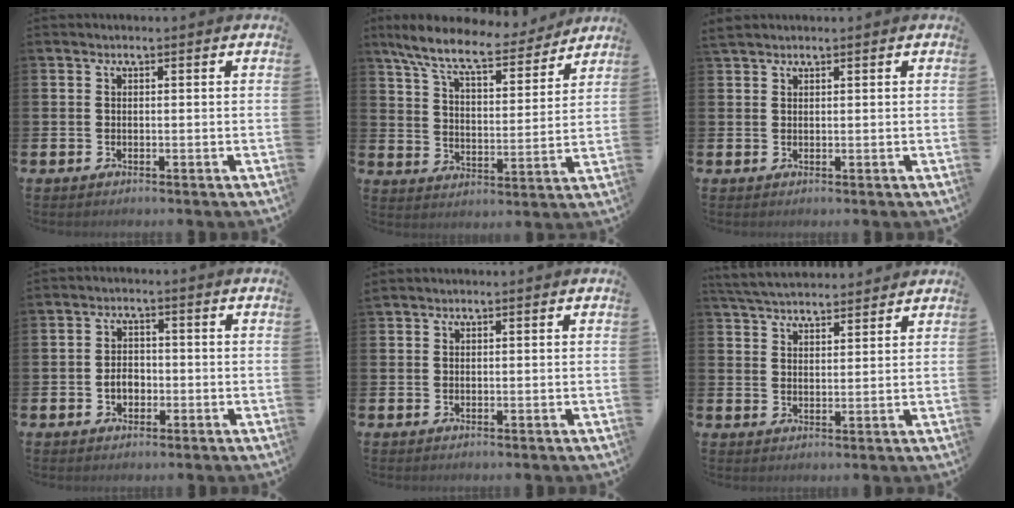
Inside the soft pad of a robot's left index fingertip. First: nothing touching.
{"total": 9.6, "force": [8.5, 1.8, 4.1], "torque": [-0.111, -0.047, 0.146]}
{"total": 1.3, "force": [1.2, 0.4, 0.2], "torque": [-0.004, 0.003, 0.023]}
{"total": 2.7, "force": [-0.8, 2.0, 1.6], "torque": [-0.023, 0.001, -0.020]}
{"total": 0.7, "force": [0.6, 0.2, 0.0], "torque": [0.002, 0.002, 0.011]}
{"total": 4.5, "force": [4.4, 0.7, 0.3], "torque": [-0.029, -0.020, 0.083]}